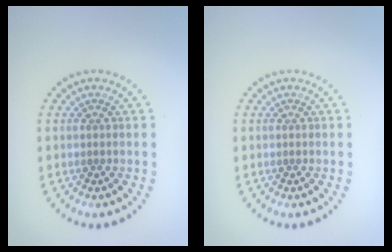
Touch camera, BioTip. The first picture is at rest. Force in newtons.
{"total": 0.0}